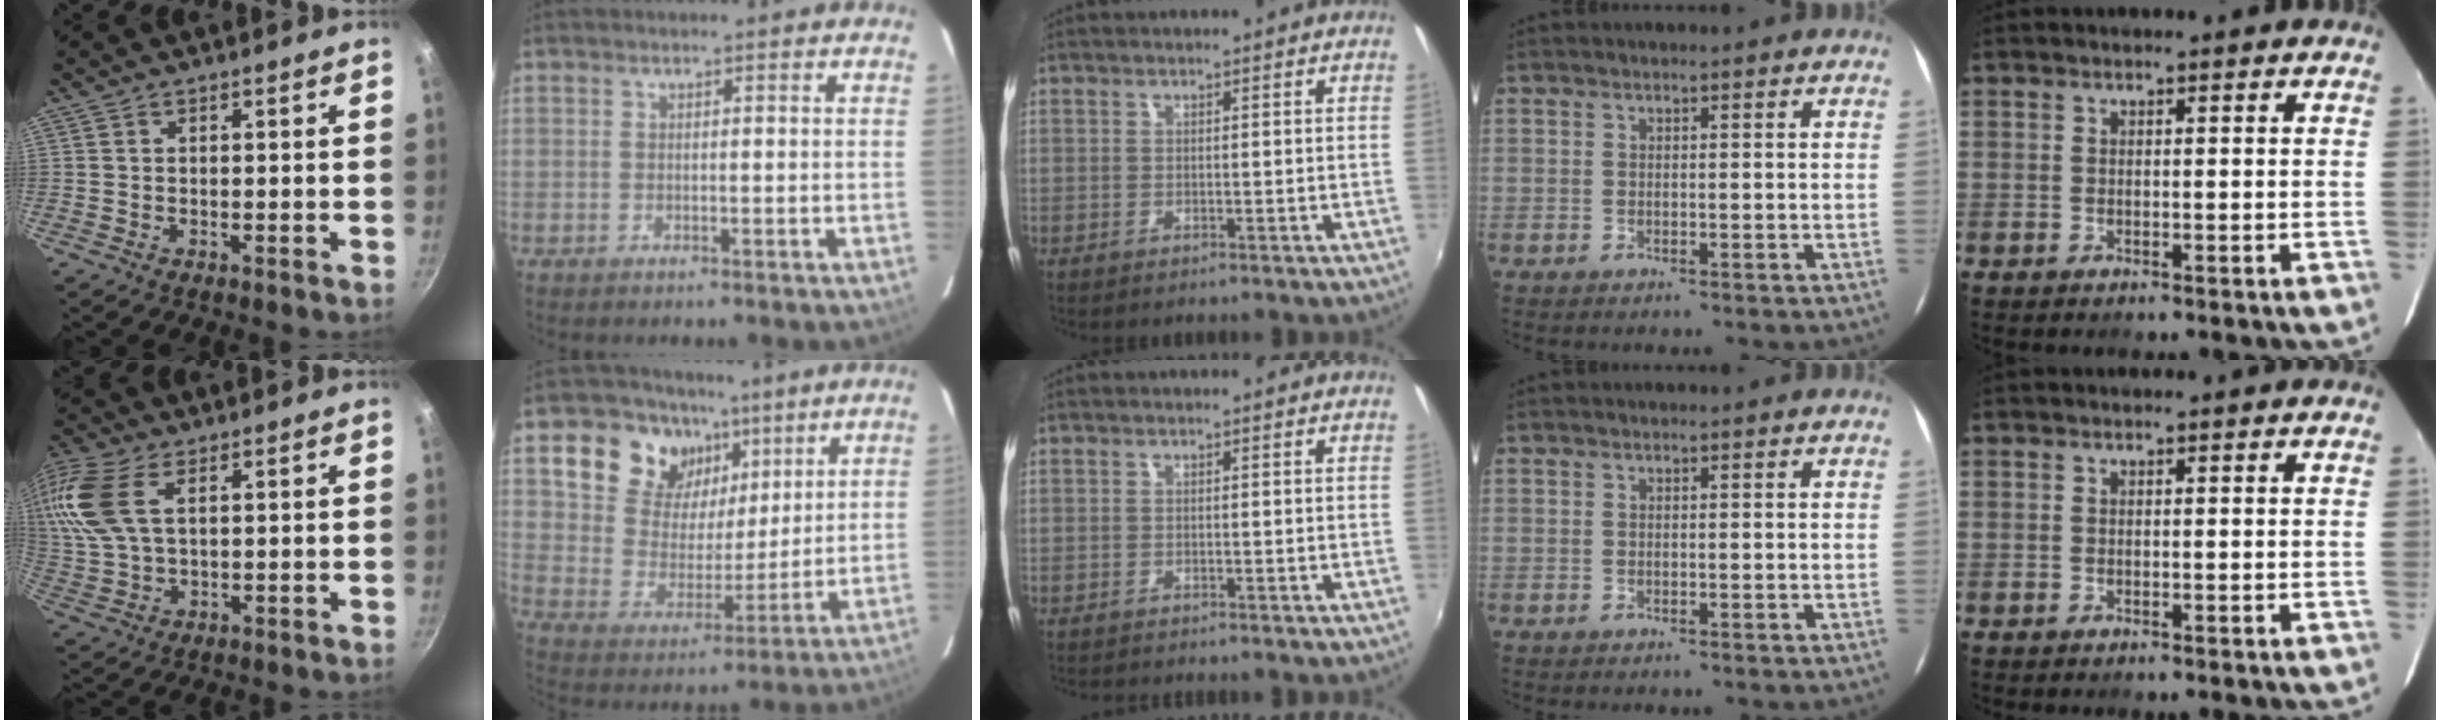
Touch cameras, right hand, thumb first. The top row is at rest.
{"thumb": {"total": 13.5, "force": [4.5, 7.4, 10.3], "torque": [-0.222, 0.010, 0.088]}, "index": {"total": 15.0, "force": [8.6, 11.1, 5.4], "torque": [-0.118, 0.024, 0.159]}, "middle": {"total": 1.2, "force": [-1.2, 0.1, 0.2], "torque": [-0.004, -0.010, -0.020]}}